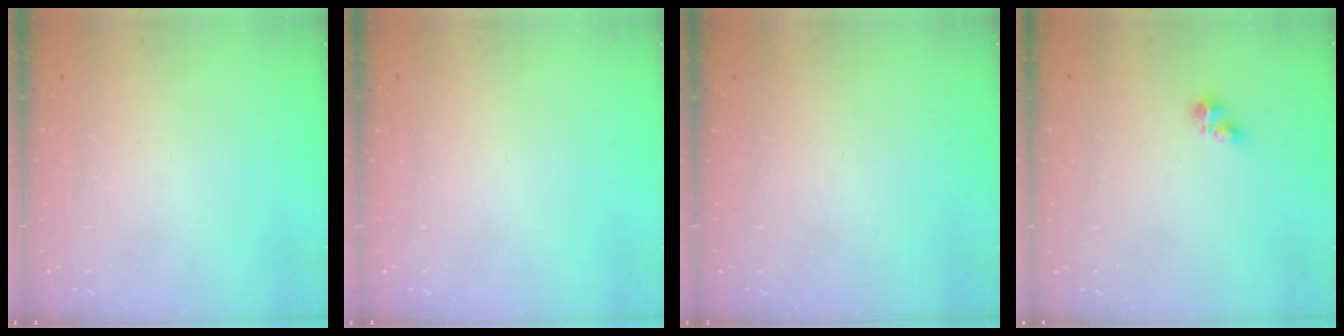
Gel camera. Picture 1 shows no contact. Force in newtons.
{"total": 0.0}
{"total": 0.0}
{"total": 4.5, "press": 4.5, "slide": 0.5}